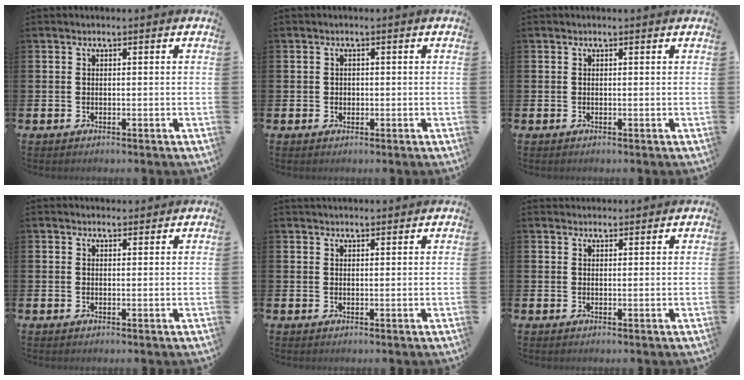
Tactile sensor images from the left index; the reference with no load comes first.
{"total": 0.8, "force": [0.1, 0.8, 0.2], "torque": [0.000, 0.005, 0.000]}
{"total": 0.0}
{"total": 1.3, "force": [1.2, 0.4, 0.0], "torque": [0.013, -0.003, 0.020]}
{"total": 1.6, "force": [1.6, 0.3, 0.2], "torque": [0.006, -0.005, 0.027]}
{"total": 1.7, "force": [1.6, 0.4, 0.0], "torque": [0.009, -0.004, 0.027]}